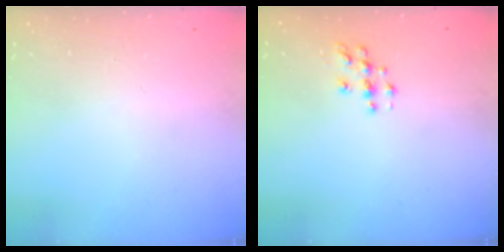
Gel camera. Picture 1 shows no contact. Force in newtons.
{"total": 5.2, "press": 5.1, "slide": 0.5}